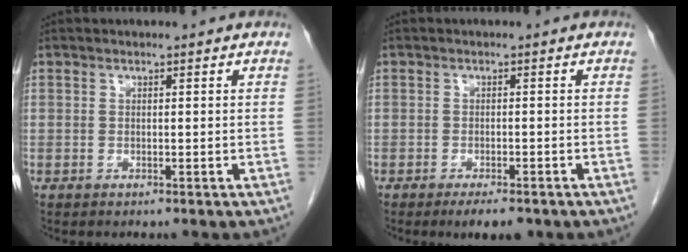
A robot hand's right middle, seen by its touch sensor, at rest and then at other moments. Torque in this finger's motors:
{"motor_torque": [0.69, -0.39, 0.08, 0.06]}